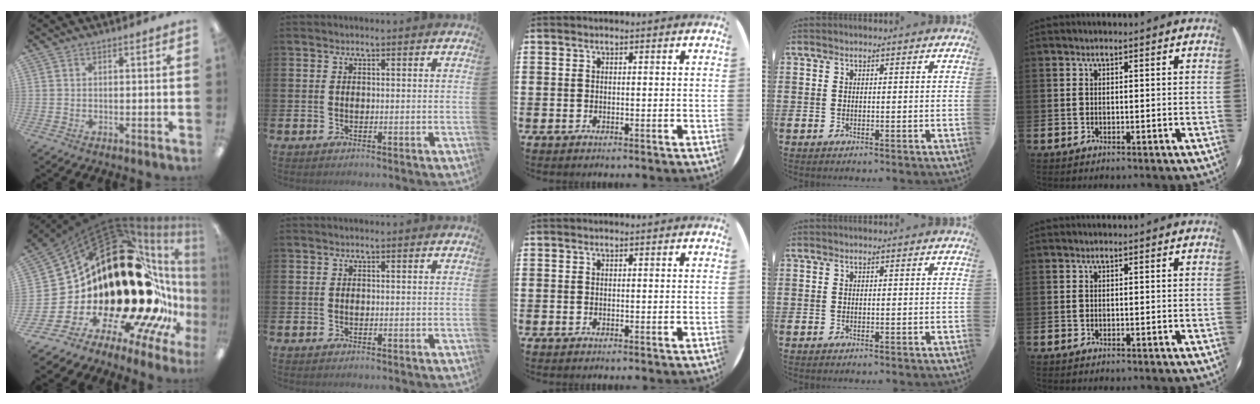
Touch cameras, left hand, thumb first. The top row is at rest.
{"thumb": {"total": 42.4, "force": [2.3, 19.9, 37.4], "torque": [-0.586, -0.143, 0.114]}}